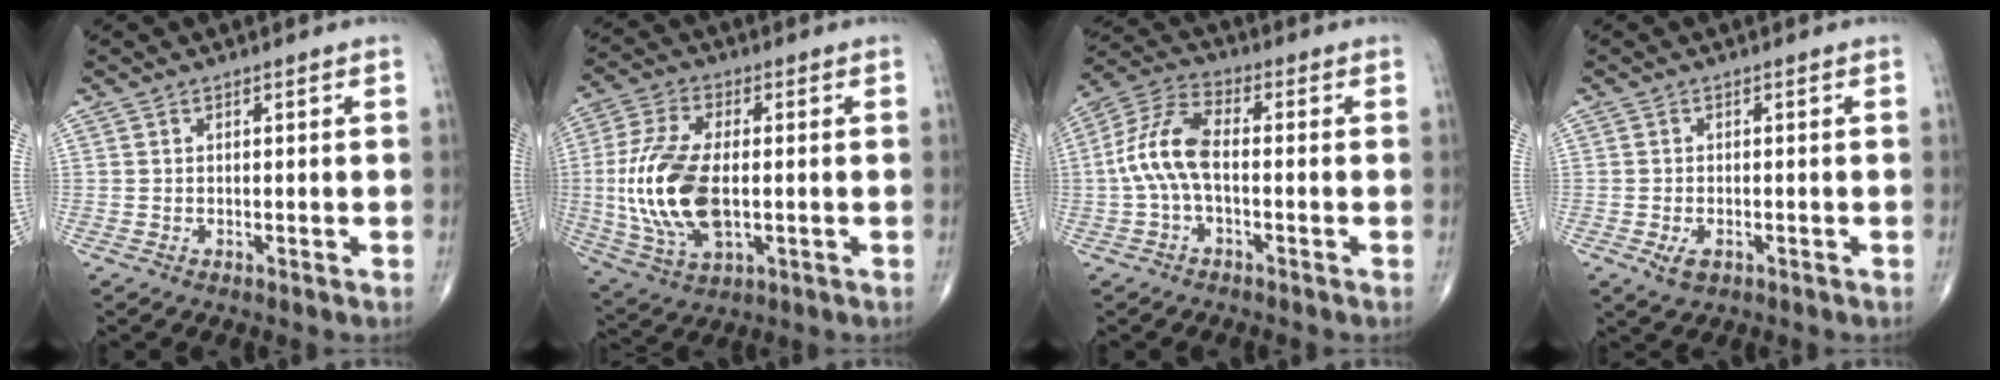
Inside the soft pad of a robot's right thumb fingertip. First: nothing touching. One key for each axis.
{"total": 16.8, "fx": -1.0, "fy": 8.6, "fz": 14.4, "tx": -0.310, "ty": -0.005, "tz": -0.013}
{"total": 9.7, "fx": -1.0, "fy": 4.6, "fz": 8.4, "tx": -0.185, "ty": 0.031, "tz": -0.028}
{"total": 2.9, "fx": -1.3, "fy": 1.6, "fz": 2.0, "tx": -0.034, "ty": -0.002, "tz": -0.017}